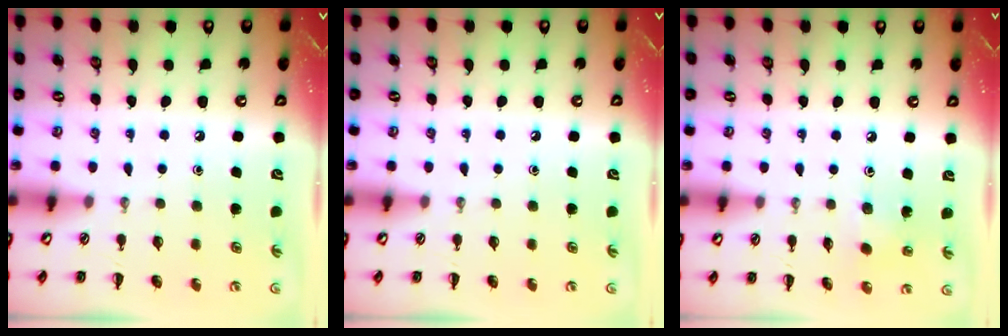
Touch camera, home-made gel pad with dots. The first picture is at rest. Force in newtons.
{"total": 0.0}
{"total": 2.5, "press": 2.4, "slide": 0.7}